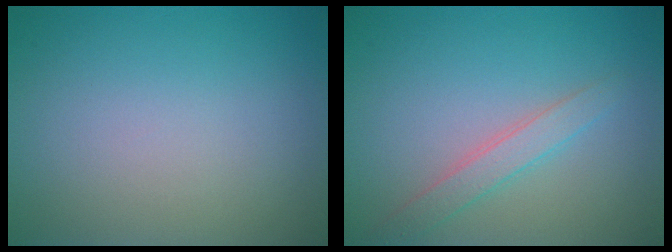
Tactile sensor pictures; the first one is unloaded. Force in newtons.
{"total": 2.0, "press": 2.0, "slide": 0.1}